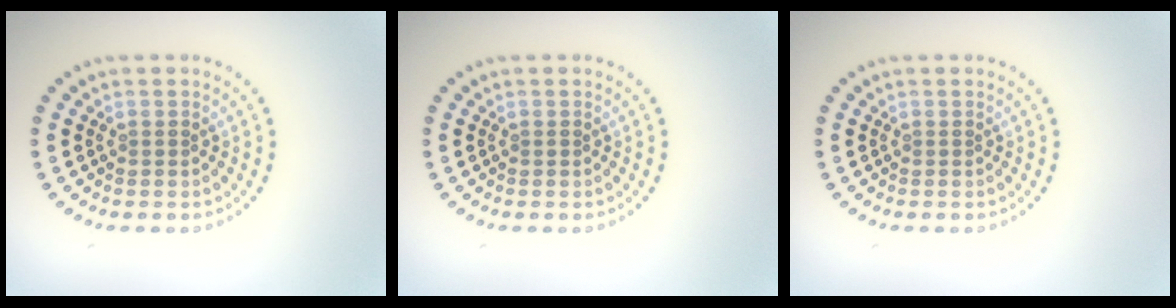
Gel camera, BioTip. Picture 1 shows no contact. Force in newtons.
{"total": 0.0}
{"total": 0.0}